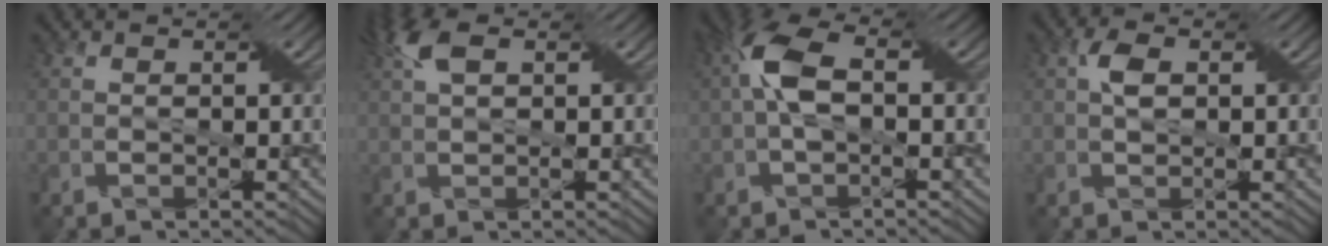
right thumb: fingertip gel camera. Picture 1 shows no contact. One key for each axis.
{"total": 4.6, "fx": 2.0, "fy": 1.9, "fz": 3.6, "tx": -0.085, "ty": 0.019, "tz": 0.036}
{"total": 5.9, "fx": 0.3, "fy": 2.8, "fz": 5.2, "tx": -0.115, "ty": 0.017, "tz": 0.001}
{"total": 2.6, "fx": 0.5, "fy": 1.5, "fz": 2.1, "tx": -0.043, "ty": 0.006, "tz": 0.007}